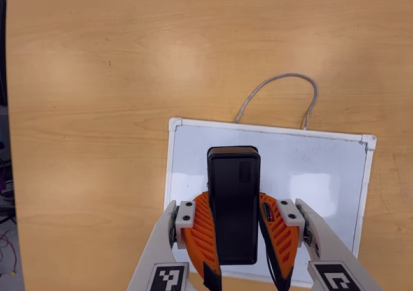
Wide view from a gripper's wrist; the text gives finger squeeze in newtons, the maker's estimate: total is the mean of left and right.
{"total": 8.7, "left": 7.5, "right": 10.0}